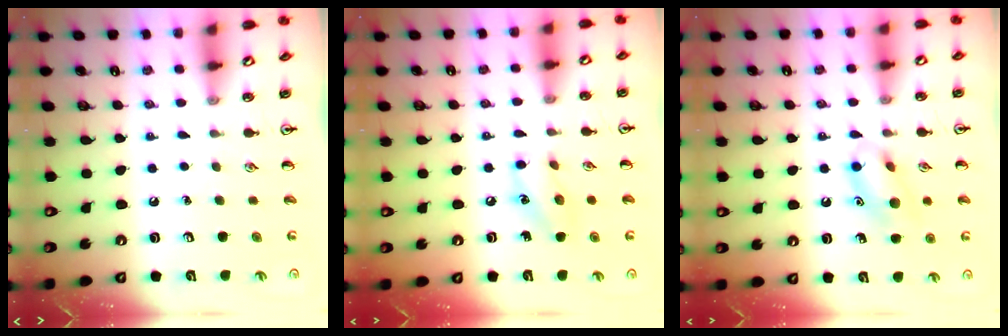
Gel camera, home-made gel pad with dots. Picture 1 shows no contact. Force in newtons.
{"total": 8.8, "press": 8.7, "slide": 1.2}
{"total": 11.3, "press": 11.2, "slide": 1.9}